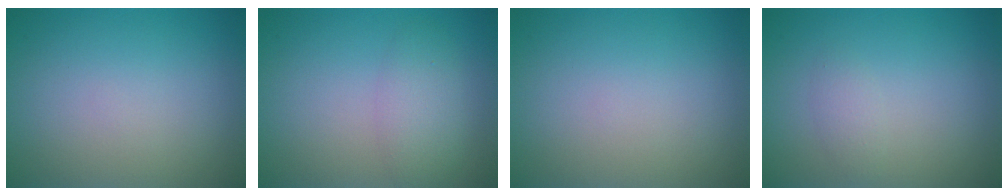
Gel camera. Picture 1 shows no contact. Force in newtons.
{"total": 2.8, "press": 2.8, "slide": 0.1}
{"total": 0.0}
{"total": 1.1, "press": 1.1, "slide": 0.0}